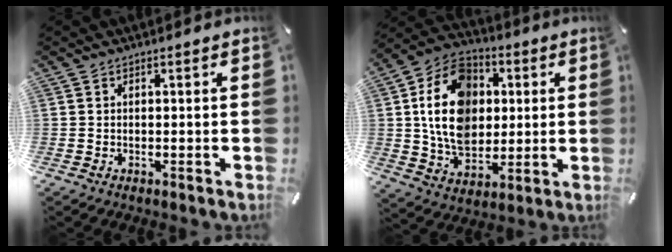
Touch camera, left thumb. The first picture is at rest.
{"total": 18.0, "force": [2.0, 13.9, 11.2], "torque": [-0.220, 0.009, 0.035]}